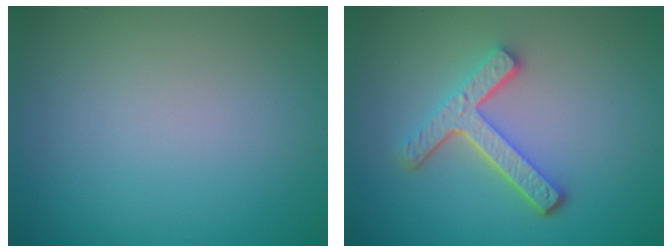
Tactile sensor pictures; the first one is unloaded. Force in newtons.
{"total": 4.3, "press": 3.3, "slide": 2.8}